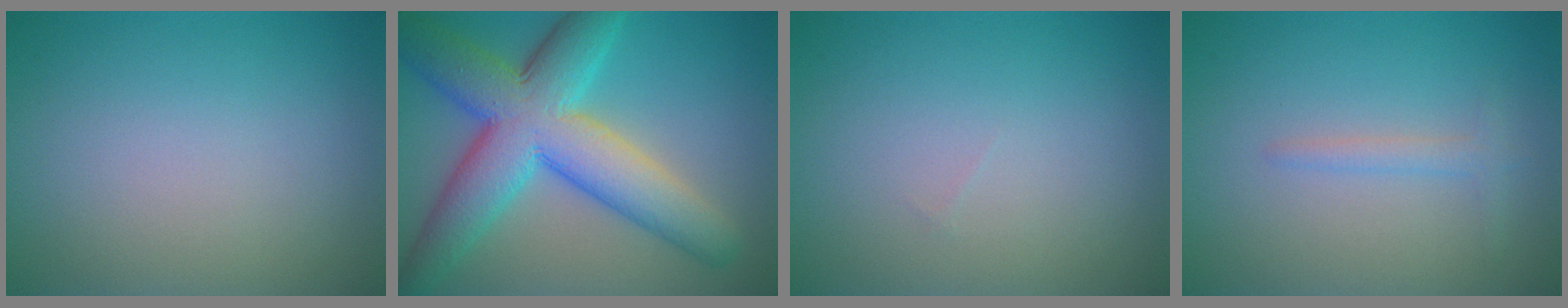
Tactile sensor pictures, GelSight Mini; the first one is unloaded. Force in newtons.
{"total": 10.9, "press": 10.9, "slide": 0.1}
{"total": 0.0}
{"total": 1.3, "press": 1.3, "slide": 0.1}